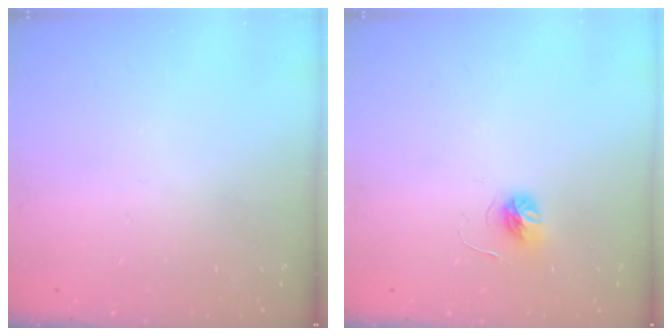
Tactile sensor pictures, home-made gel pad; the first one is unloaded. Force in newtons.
{"total": 5.2, "press": 5.2, "slide": 0.6}